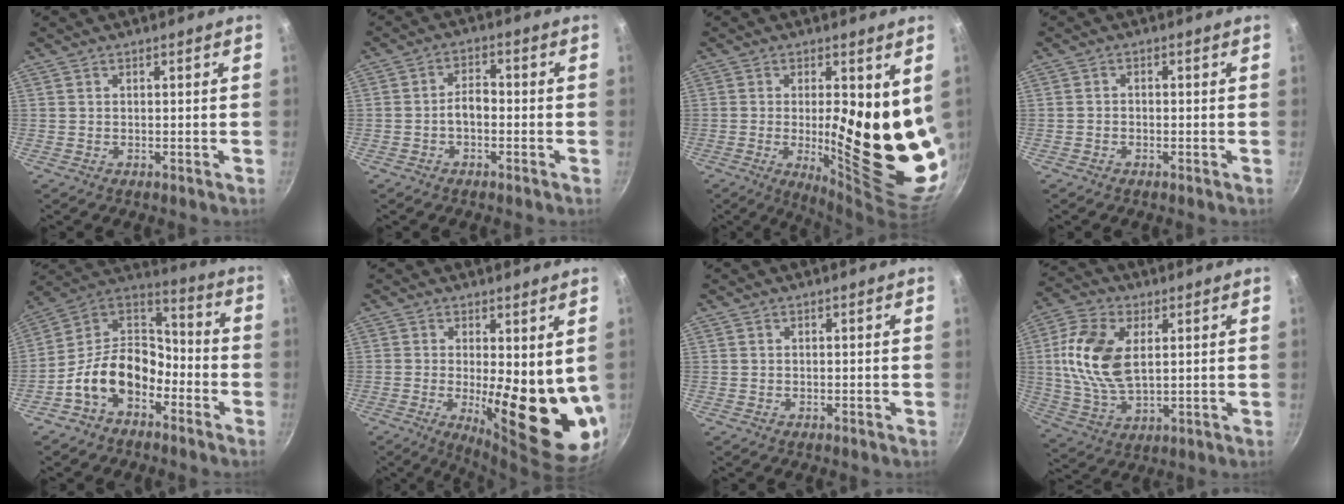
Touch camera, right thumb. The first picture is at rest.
{"total": 3.8, "force": [-1.3, 2.2, 2.8], "torque": [-0.034, 0.023, -0.027]}
{"total": 16.4, "force": [6.9, 3.9, 14.3], "torque": [-0.183, -0.077, 0.118]}
{"total": 1.0, "force": [-0.7, 0.6, 0.4], "torque": [-0.012, 0.006, -0.016]}
{"total": 15.4, "force": [-6.7, 10.3, 9.2], "torque": [-0.123, 0.076, -0.146]}
{"total": 15.7, "force": [0.2, 5.5, 14.7], "torque": [-0.169, -0.037, 0.017]}
{"total": 0.0}
{"total": 14.3, "force": [2.8, 8.0, 11.5], "torque": [-0.222, -0.004, 0.053]}